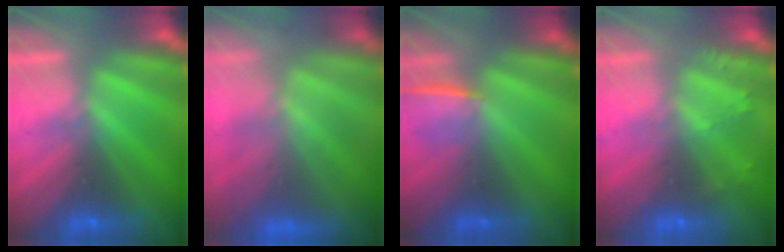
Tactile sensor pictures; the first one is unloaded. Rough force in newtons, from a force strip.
{"total": 9.8}
{"total": 1.2}
{"total": 2.2}